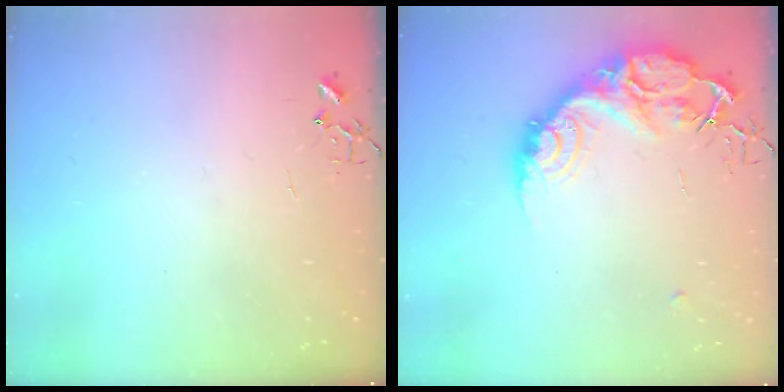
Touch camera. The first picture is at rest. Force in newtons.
{"total": 16.4, "press": 16.3, "slide": 1.2}